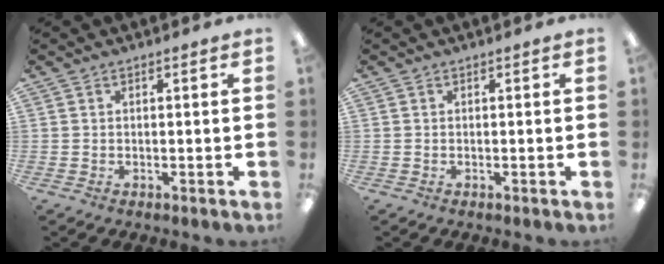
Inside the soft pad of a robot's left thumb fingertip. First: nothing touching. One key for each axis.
{"total": 0.0}